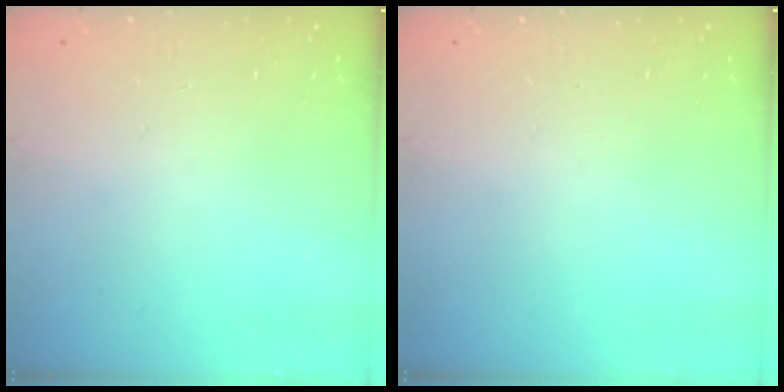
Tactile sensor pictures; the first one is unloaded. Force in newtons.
{"total": 0.0}